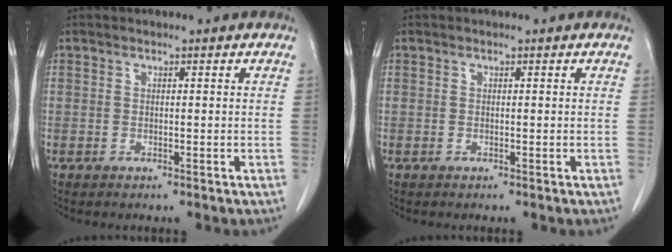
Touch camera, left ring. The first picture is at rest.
{"total": 0.0}